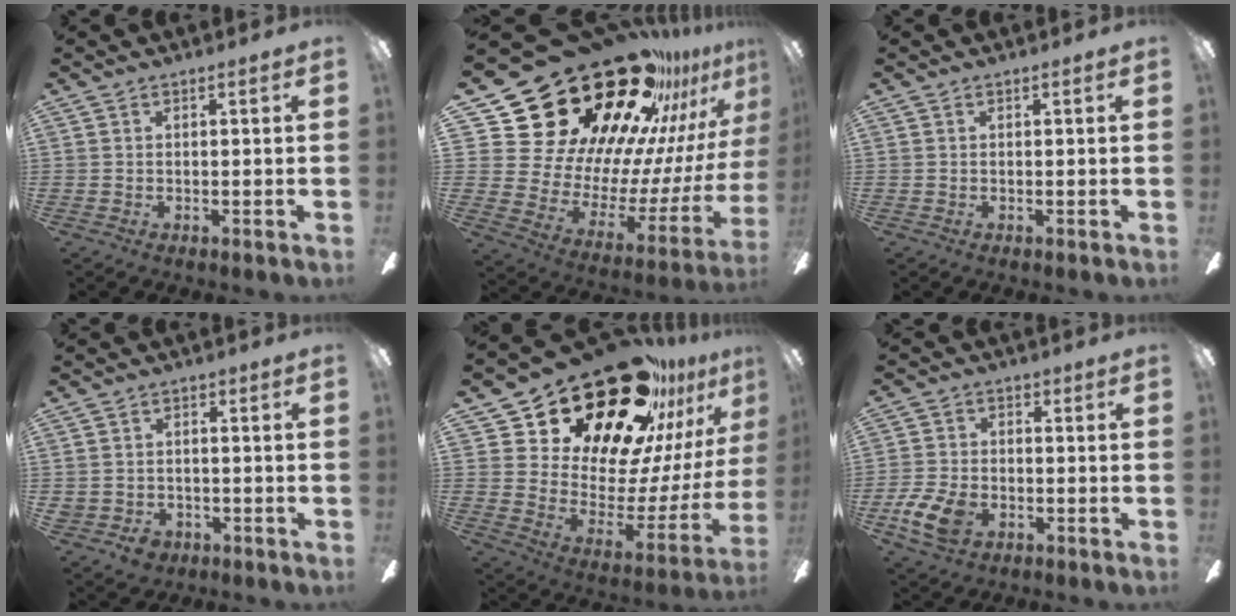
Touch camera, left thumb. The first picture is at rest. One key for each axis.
{"total": 37.1, "fx": 25.1, "fy": 18.9, "fz": 19.7, "tx": -0.270, "ty": -0.237, "tz": 0.509}
{"total": 0.0}
{"total": 4.5, "fx": -2.1, "fy": 3.8, "fz": 1.2, "tx": -0.019, "ty": 0.015, "tz": -0.038}
{"total": 28.9, "fx": 22.6, "fy": 12.6, "fz": 12.9, "tx": -0.186, "ty": -0.174, "tz": 0.413}
{"total": 9.9, "fx": -4.2, "fy": 6.5, "fz": 6.2, "tx": -0.129, "ty": 0.013, "tz": -0.075}